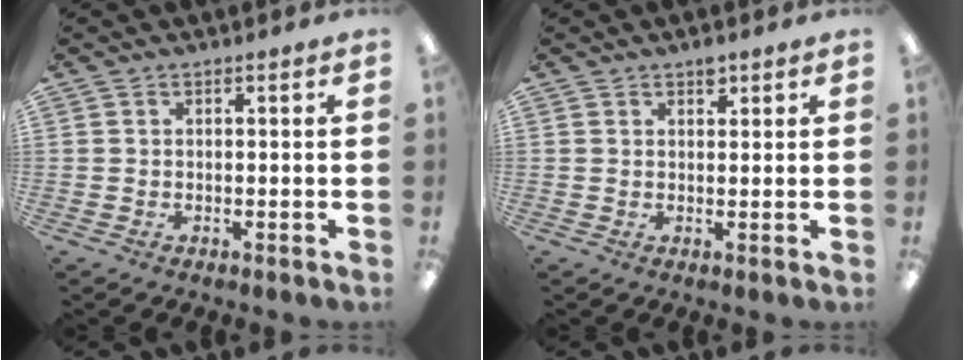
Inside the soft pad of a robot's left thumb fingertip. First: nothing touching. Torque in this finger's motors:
{"motor_torque": [0.21, 0.06, 0.53, -0.38, 0.00]}